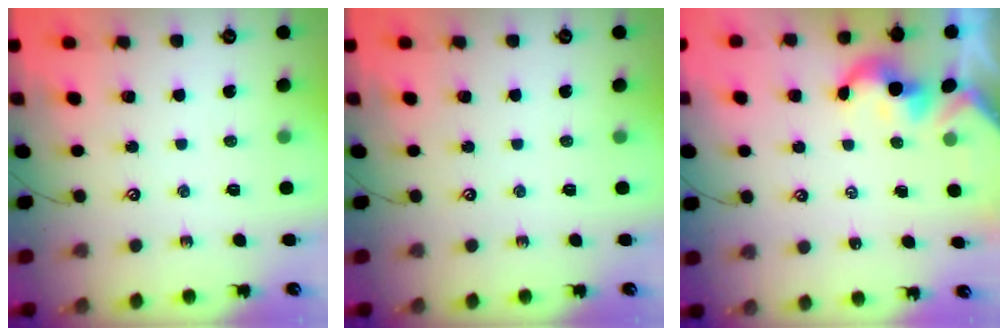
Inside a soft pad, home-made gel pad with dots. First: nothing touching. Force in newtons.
{"total": 0.0}
{"total": 1.9, "press": 1.9, "slide": 0.2}